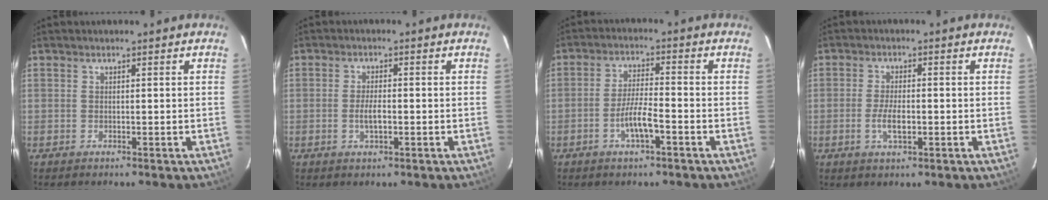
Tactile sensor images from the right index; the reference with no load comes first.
{"total": 3.1, "force": [-0.9, 1.0, 2.8], "torque": [-0.054, -0.004, -0.015]}
{"total": 5.7, "force": [-2.8, 1.1, 4.8], "torque": [-0.096, 0.000, -0.051]}
{"total": 4.2, "force": [-1.2, 1.4, 3.7], "torque": [-0.076, -0.005, -0.022]}